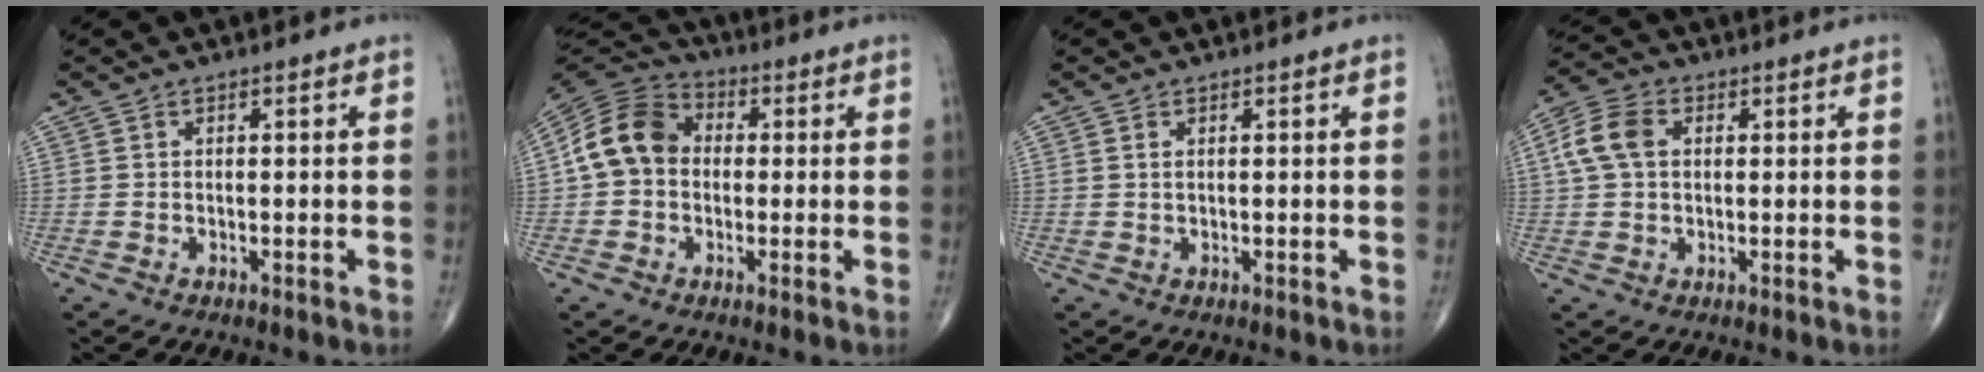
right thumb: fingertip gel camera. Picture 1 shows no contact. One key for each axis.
{"total": 10.9, "fx": 0.3, "fy": 8.7, "fz": 6.5, "tx": -0.111, "ty": 0.032, "tz": -0.012}
{"total": 0.6, "fx": 0.3, "fy": 0.3, "fz": 0.5, "tx": -0.012, "ty": 0.004, "tz": 0.007}
{"total": 7.1, "fx": 1.4, "fy": 4.9, "fz": 5.0, "tx": -0.106, "ty": 0.017, "tz": 0.023}